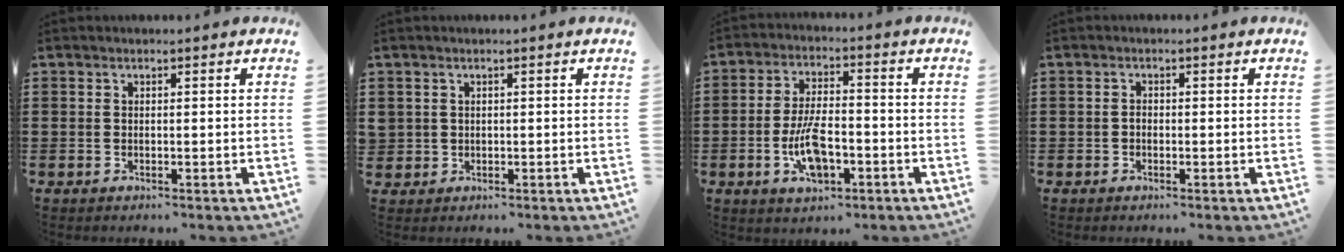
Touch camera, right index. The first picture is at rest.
{"total": 1.2, "force": [0.3, 1.1, 0.0], "torque": [-0.004, 0.006, 0.004]}
{"total": 8.4, "force": [-2.9, 3.9, 6.9], "torque": [-0.146, 0.003, -0.056]}
{"total": 0.6, "force": [-0.3, 0.4, 0.4], "torque": [-0.010, -0.001, -0.005]}